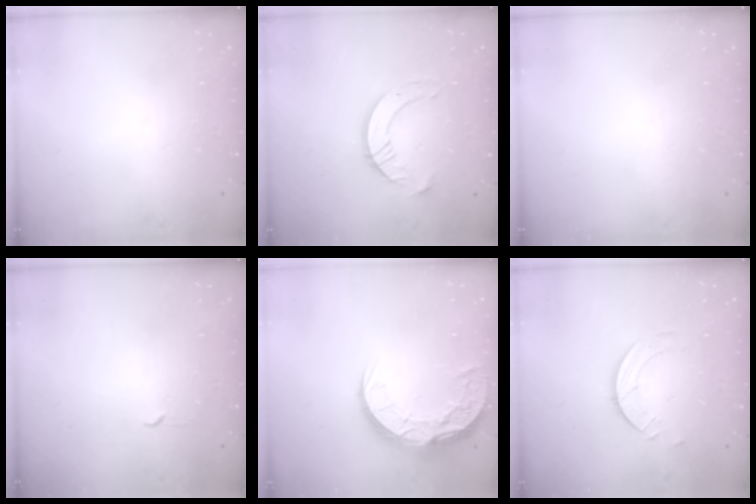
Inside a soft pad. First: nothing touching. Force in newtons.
{"total": 9.2, "press": 9.2, "slide": 0.7}
{"total": 0.0}
{"total": 2.3, "press": 2.2, "slide": 0.3}
{"total": 15.1, "press": 15.1, "slide": 1.2}
{"total": 3.4, "press": 3.4, "slide": 0.3}